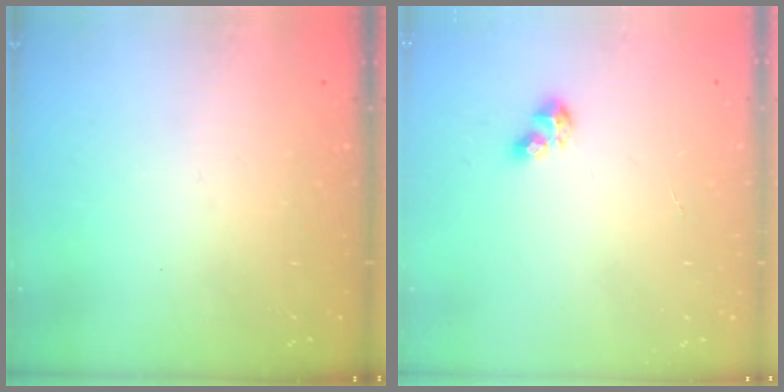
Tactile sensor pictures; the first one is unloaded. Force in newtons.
{"total": 3.5, "press": 3.5, "slide": 0.3}